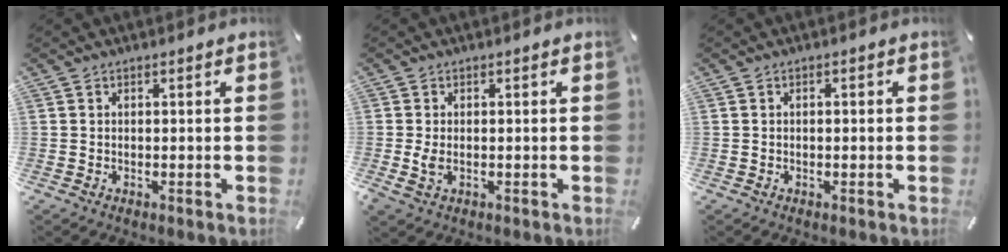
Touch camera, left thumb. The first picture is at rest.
{"total": 2.9, "force": [-0.3, 1.6, 2.4], "torque": [-0.056, -0.002, -0.008]}
{"total": 0.8, "force": [-0.3, 0.3, 0.7], "torque": [-0.012, -0.001, -0.005]}